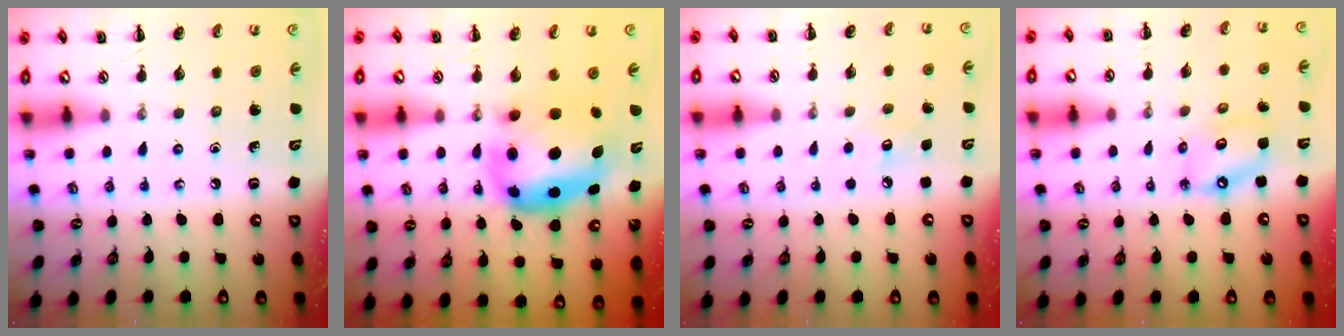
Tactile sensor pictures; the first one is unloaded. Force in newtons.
{"total": 8.4, "press": 8.1, "slide": 2.2}
{"total": 4.4, "press": 4.2, "slide": 1.1}
{"total": 8.2, "press": 8.1, "slide": 1.7}